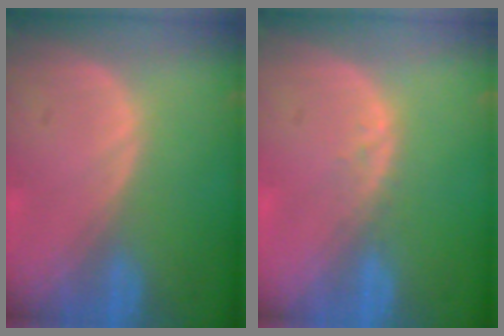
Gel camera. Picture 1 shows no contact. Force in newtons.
{"total": 1.3, "press": 1.3, "slide": 0.2}